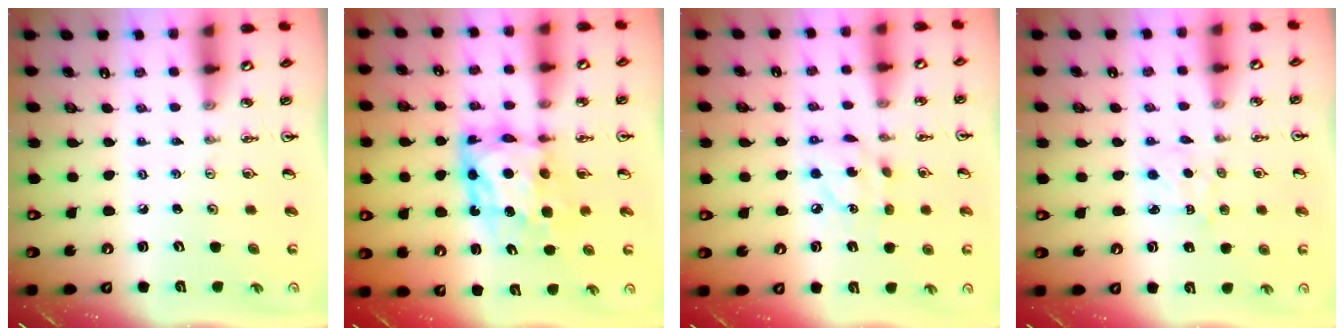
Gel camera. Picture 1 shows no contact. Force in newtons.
{"total": 10.0, "press": 9.9, "slide": 1.2}
{"total": 7.6, "press": 7.6, "slide": 0.2}
{"total": 3.6, "press": 3.6, "slide": 0.5}